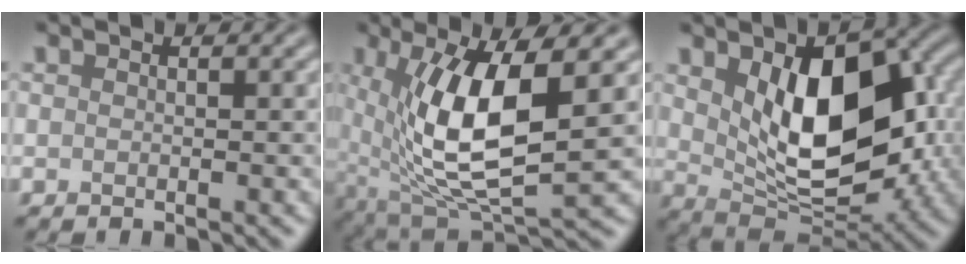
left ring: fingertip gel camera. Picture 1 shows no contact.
{"total": 10.5, "force": [1.6, 3.7, 9.7], "torque": [-0.182, -0.008, 0.032]}
{"total": 10.4, "force": [1.3, 6.0, 8.4], "torque": [-0.137, -0.017, 0.037]}